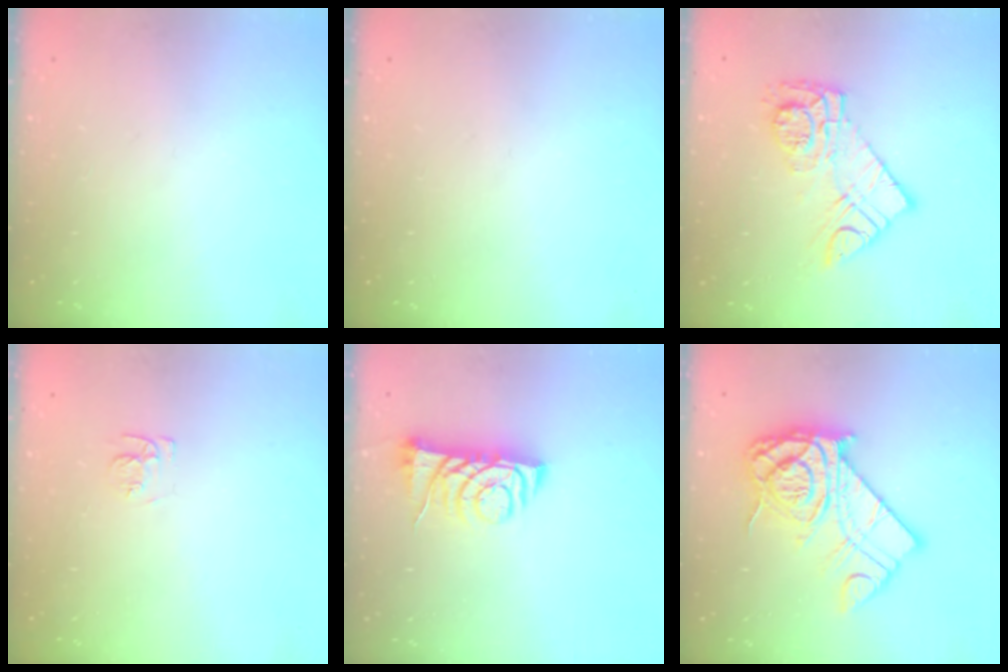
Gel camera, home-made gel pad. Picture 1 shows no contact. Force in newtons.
{"total": 0.0}
{"total": 11.7, "press": 11.6, "slide": 1.0}
{"total": 6.2, "press": 6.2, "slide": 0.6}
{"total": 7.6, "press": 7.5, "slide": 1.0}
{"total": 14.9, "press": 14.9, "slide": 1.3}